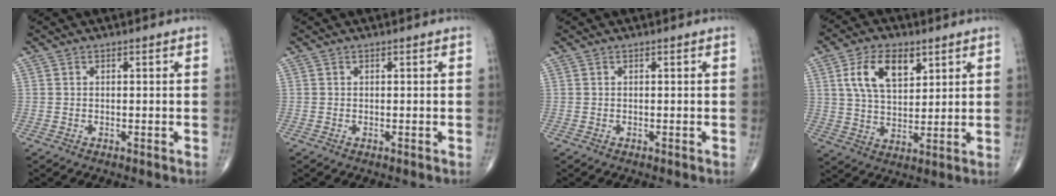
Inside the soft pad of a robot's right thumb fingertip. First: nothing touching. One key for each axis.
{"total": 0.0}
{"total": 0.0}
{"total": 10.9, "fx": 4.6, "fy": 6.1, "fz": 7.7, "tx": -0.124, "ty": -0.015, "tz": 0.088}